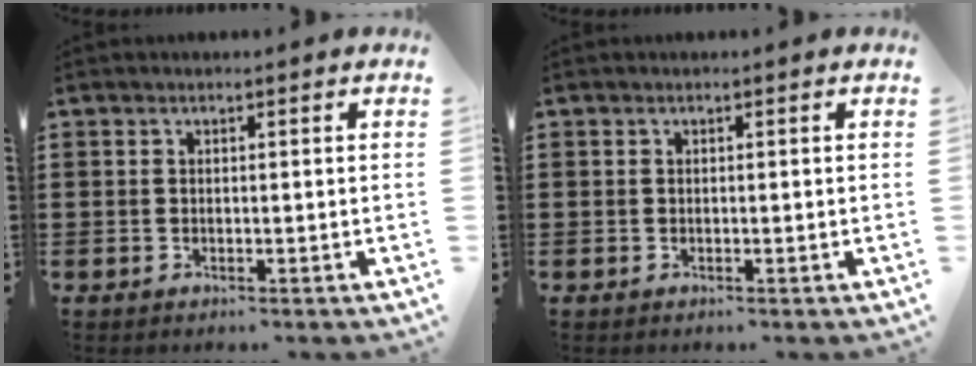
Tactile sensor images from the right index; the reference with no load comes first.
{"total": 0.0}